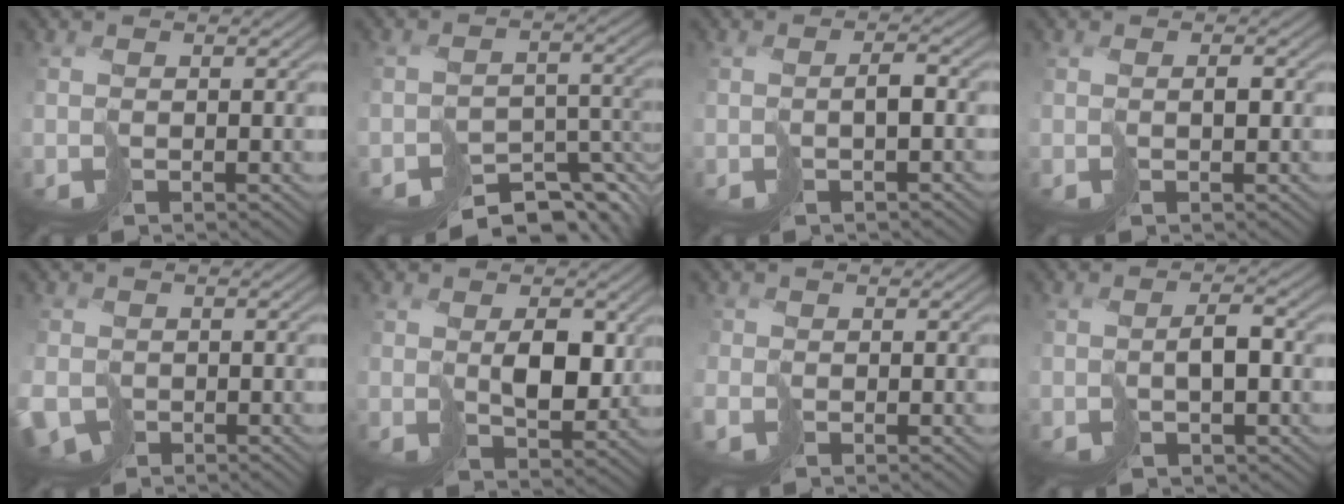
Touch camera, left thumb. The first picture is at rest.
{"total": 8.6, "force": [-7.6, 2.9, 2.7], "torque": [-0.035, -0.010, -0.092]}
{"total": 1.4, "force": [-0.5, 0.3, 1.3], "torque": [-0.025, 0.004, -0.008]}
{"total": 1.0, "force": [0.3, 0.3, 0.8], "torque": [-0.014, 0.005, 0.009]}
{"total": 3.9, "force": [-2.0, 2.8, 1.9], "torque": [-0.039, -0.018, -0.031]}
{"total": 4.8, "force": [2.4, 2.7, 3.2], "torque": [-0.060, -0.007, 0.054]}
{"total": 1.4, "force": [-0.4, 1.2, 0.4], "torque": [0.001, -0.006, -0.008]}
{"total": 2.8, "force": [-0.3, 1.6, 2.3], "torque": [-0.039, 0.003, 0.001]}